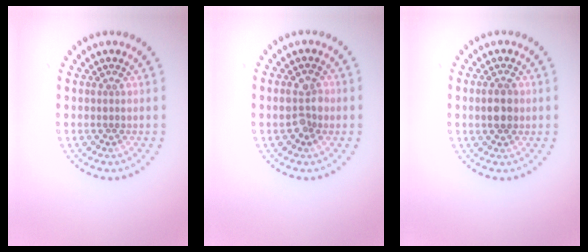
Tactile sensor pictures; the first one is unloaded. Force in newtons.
{"total": 2.4, "press": 2.4, "slide": 0.1}
{"total": 2.9, "press": 2.9, "slide": 0.1}